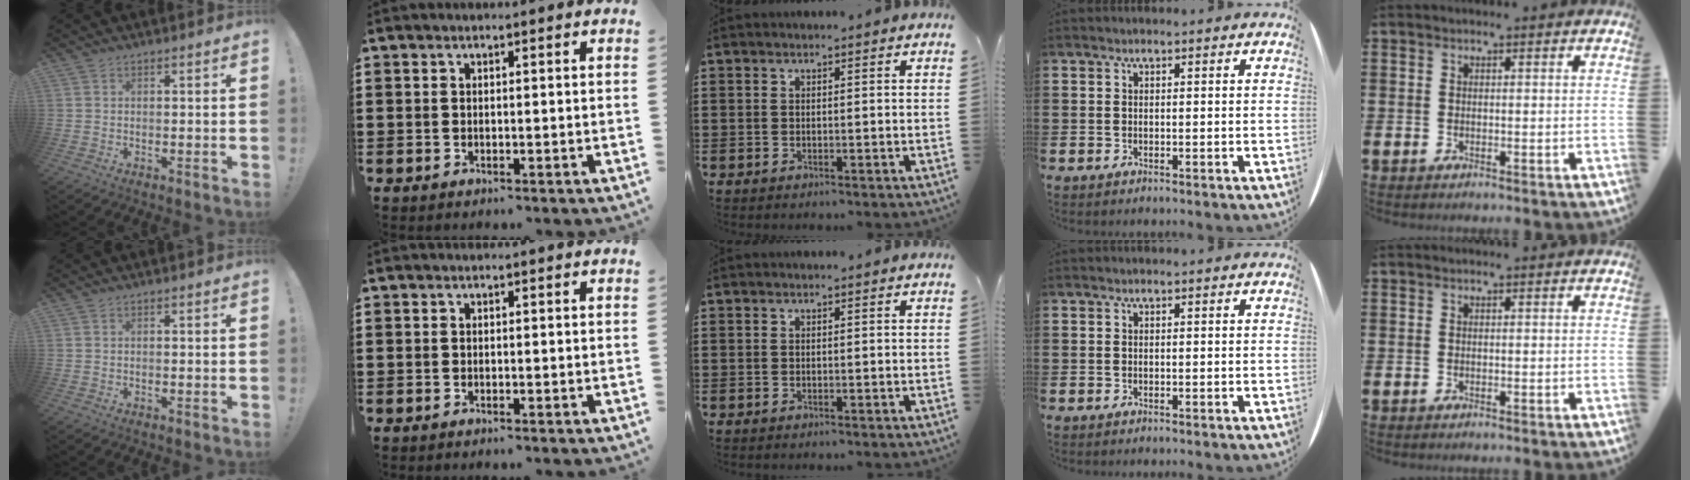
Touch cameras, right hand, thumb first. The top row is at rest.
{}